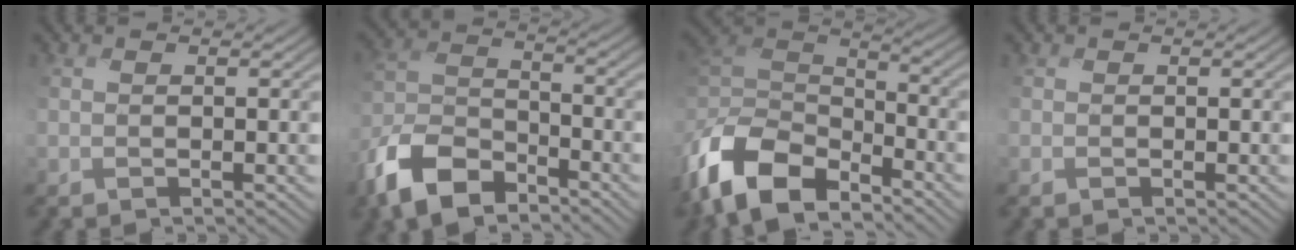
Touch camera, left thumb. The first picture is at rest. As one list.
[{"total": 10.1, "force": [-7.0, 4.7, 5.5], "torque": [-0.120, -0.010, -0.155]}, {"total": 14.3, "force": [-9.2, 7.1, 8.4], "torque": [-0.215, -0.019, -0.181]}, {"total": 0.8, "force": [-0.4, 0.7, 0.2], "torque": [-0.007, -0.003, -0.009]}]